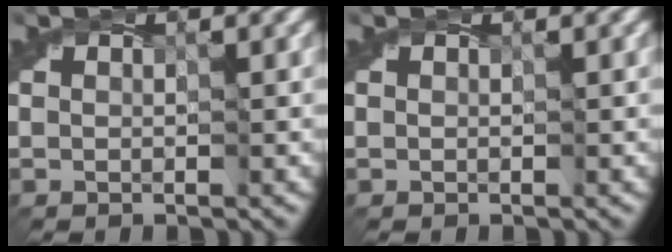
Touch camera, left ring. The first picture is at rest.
{"total": 0.0}